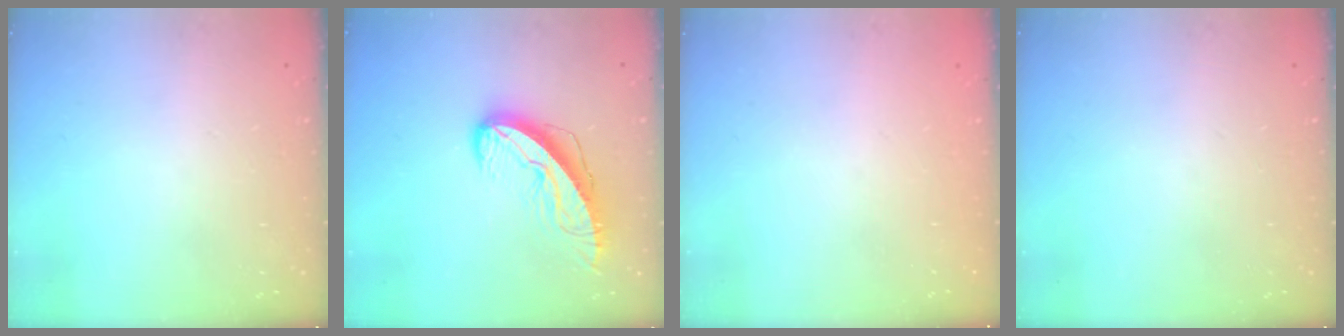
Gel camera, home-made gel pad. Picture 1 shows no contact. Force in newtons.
{"total": 10.0, "press": 10.0, "slide": 1.2}
{"total": 0.0}
{"total": 0.0}